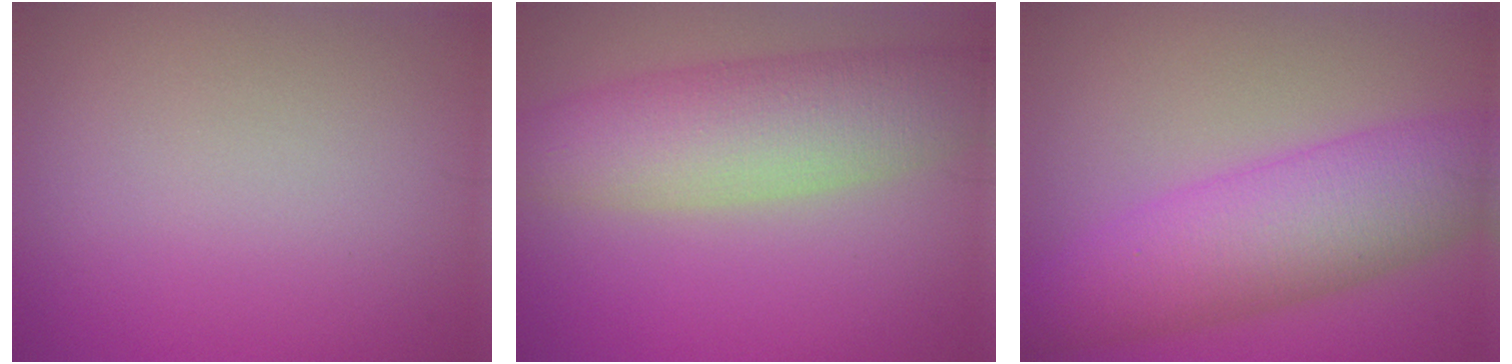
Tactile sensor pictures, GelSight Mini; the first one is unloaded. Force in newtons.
{"total": 7.5, "press": 7.5, "slide": 0.4}
{"total": 8.6, "press": 8.6, "slide": 0.2}